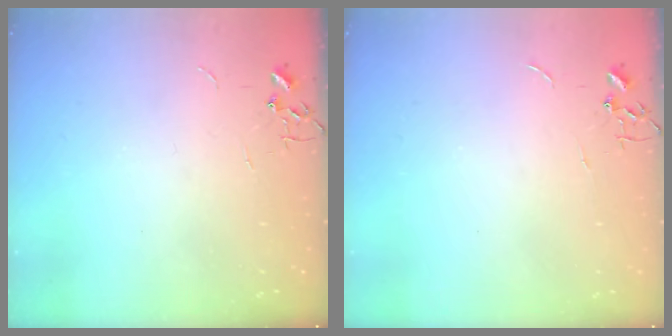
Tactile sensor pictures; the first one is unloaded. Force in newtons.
{"total": 0.0}